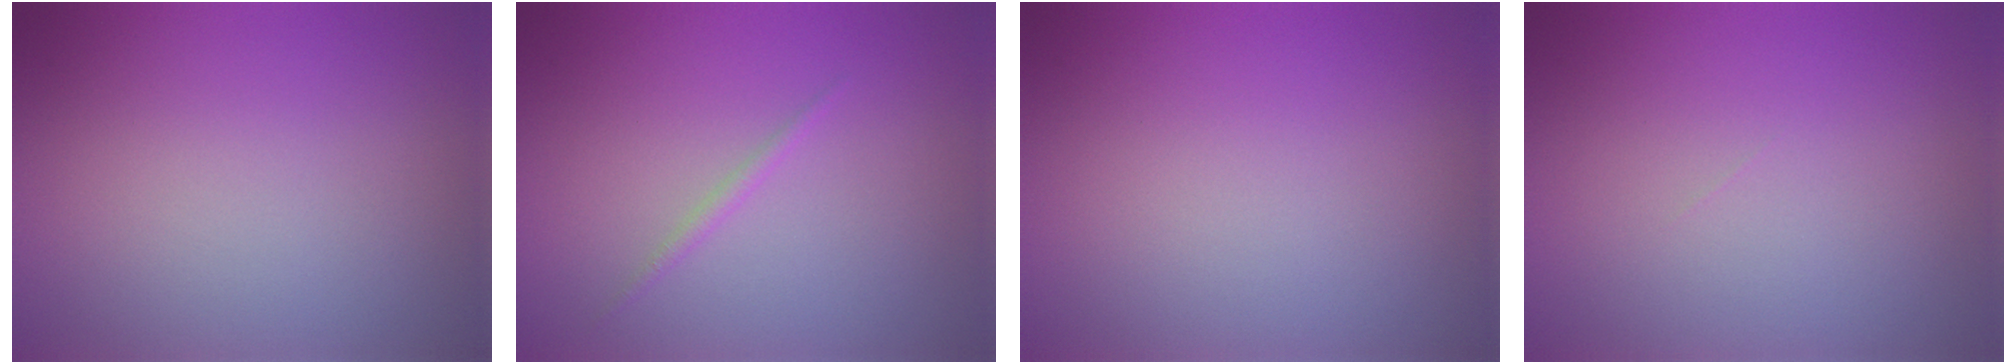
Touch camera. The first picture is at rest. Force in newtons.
{"total": 0.7, "press": 0.7, "slide": 0.1}
{"total": 0.0}
{"total": 0.0}